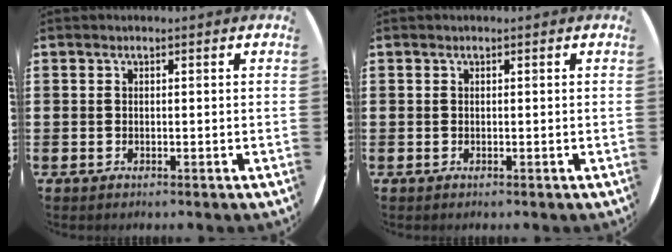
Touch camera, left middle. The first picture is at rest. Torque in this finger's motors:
{"motor_torque": [-0.05, 0.43, -0.02, -0.01]}